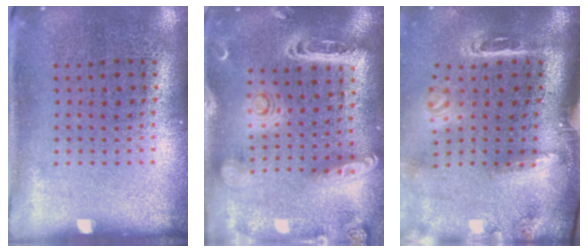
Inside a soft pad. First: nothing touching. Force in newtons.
{"total": 2.9, "press": 2.5, "slide": 1.6}
{"total": 3.2, "press": 2.2, "slide": 2.3}